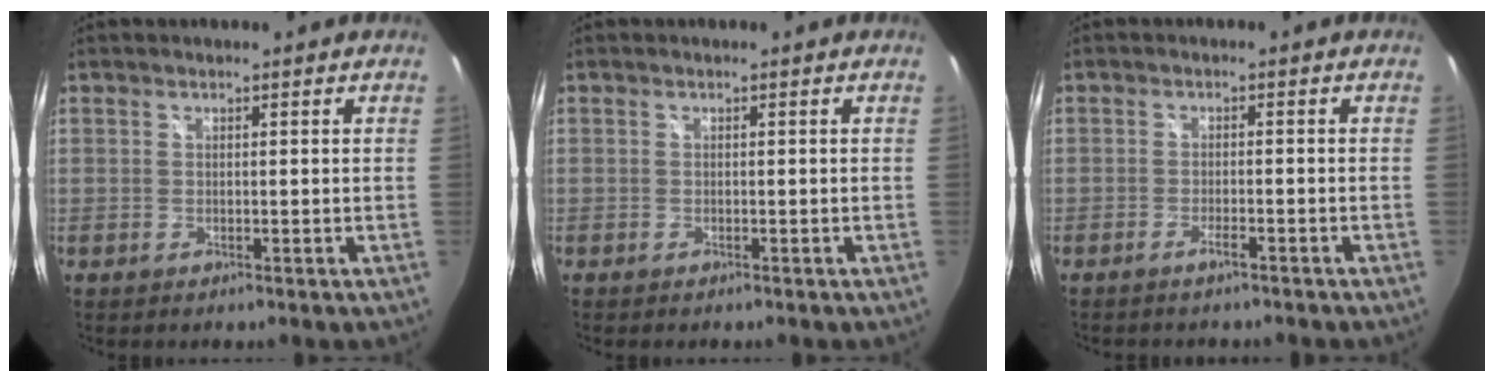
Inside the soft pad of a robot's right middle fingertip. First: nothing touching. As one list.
[{"total": 0.7, "force": [-0.6, 0.1, 0.3], "torque": [-0.006, 0.000, -0.009]}, {"total": 2.0, "force": [-1.8, 0.2, 0.9], "torque": [-0.025, 0.001, -0.031]}]